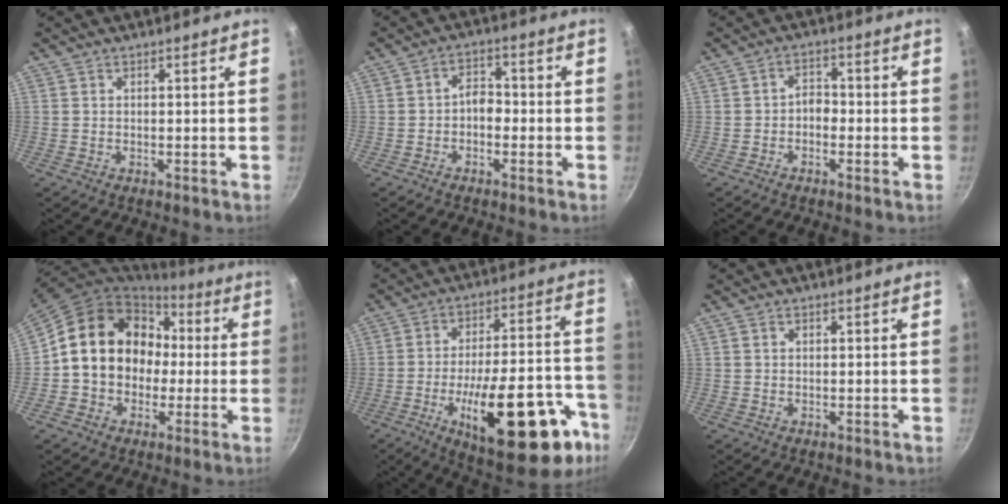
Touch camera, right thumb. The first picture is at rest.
{"total": 3.6, "force": [-1.3, 2.3, 2.4], "torque": [-0.028, 0.023, -0.026]}
{"total": 2.8, "force": [-1.2, 1.8, 1.8], "torque": [-0.019, 0.020, -0.024]}
{"total": 17.8, "force": [0.7, 15.0, 9.6], "torque": [-0.129, 0.052, 0.008]}
{"total": 26.7, "force": [-11.7, 10.3, 21.6], "torque": [-0.262, 0.047, -0.161]}
{"total": 0.7, "force": [0.3, 0.5, 0.3], "torque": [-0.003, 0.004, 0.005]}